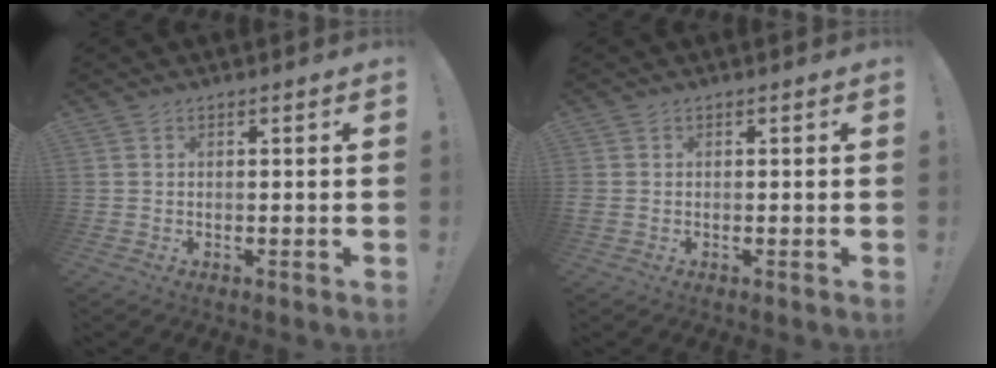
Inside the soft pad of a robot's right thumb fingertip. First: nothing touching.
{"total": 0.9, "force": [-0.3, 0.8, 0.4], "torque": [-0.005, 0.002, -0.004]}